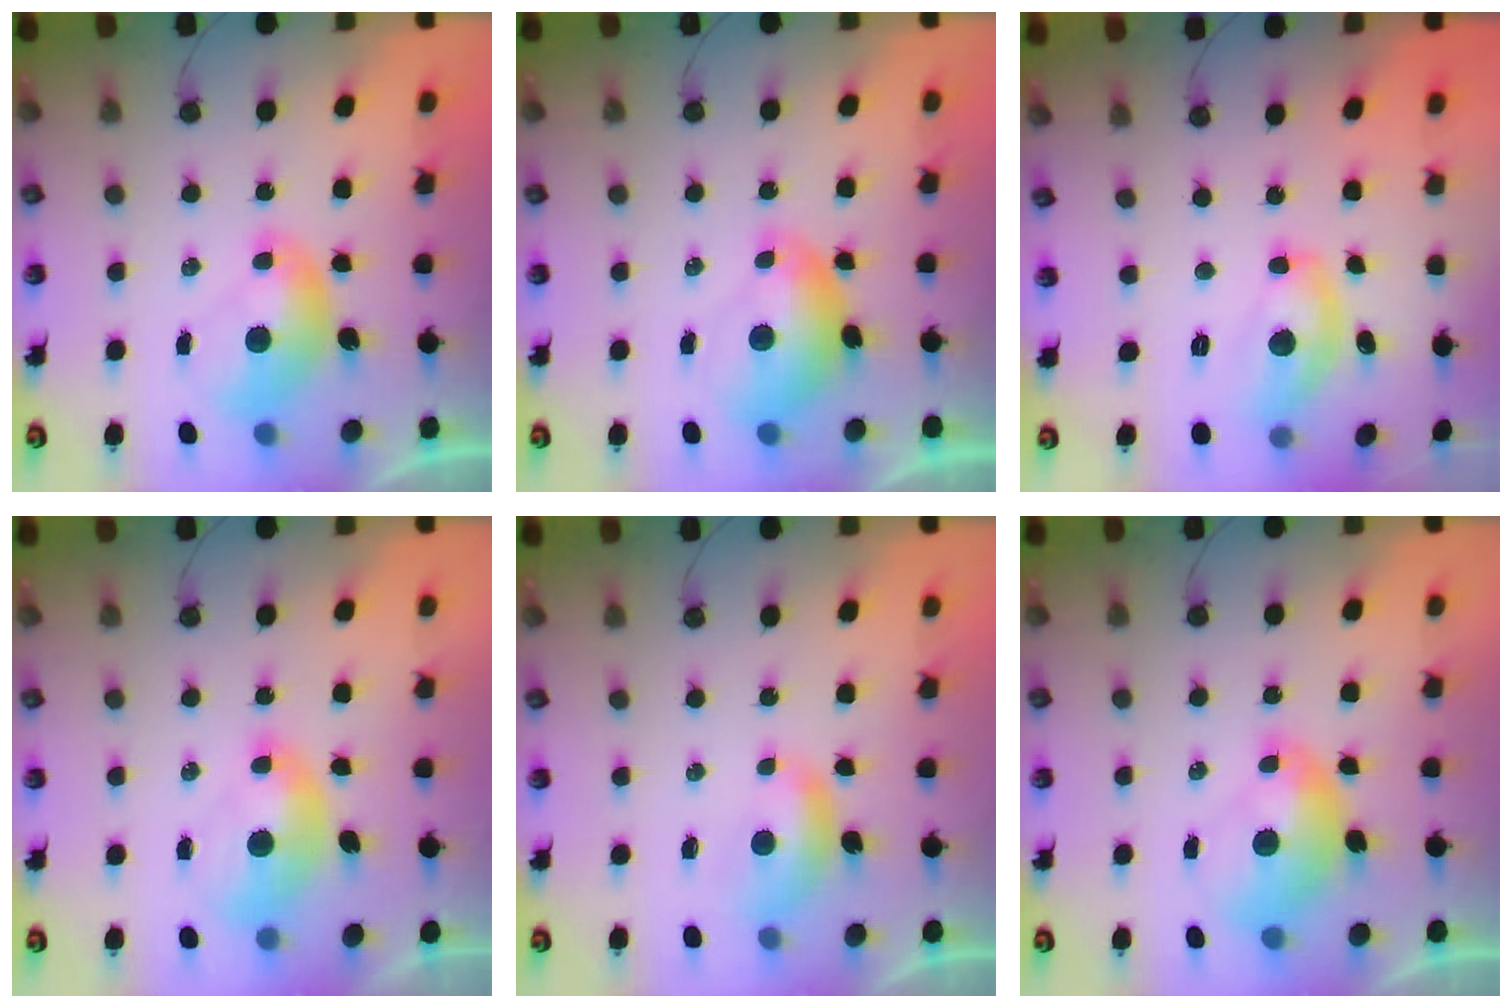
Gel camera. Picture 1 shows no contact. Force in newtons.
{"total": 0.6, "press": 0.6, "slide": 0.2}
{"total": 8.4, "press": 8.4, "slide": 0.6}
{"total": 1.9, "press": 1.7, "slide": 0.6}
{"total": 1.6, "press": 1.6, "slide": 0.3}
{"total": 1.6, "press": 1.6, "slide": 0.4}